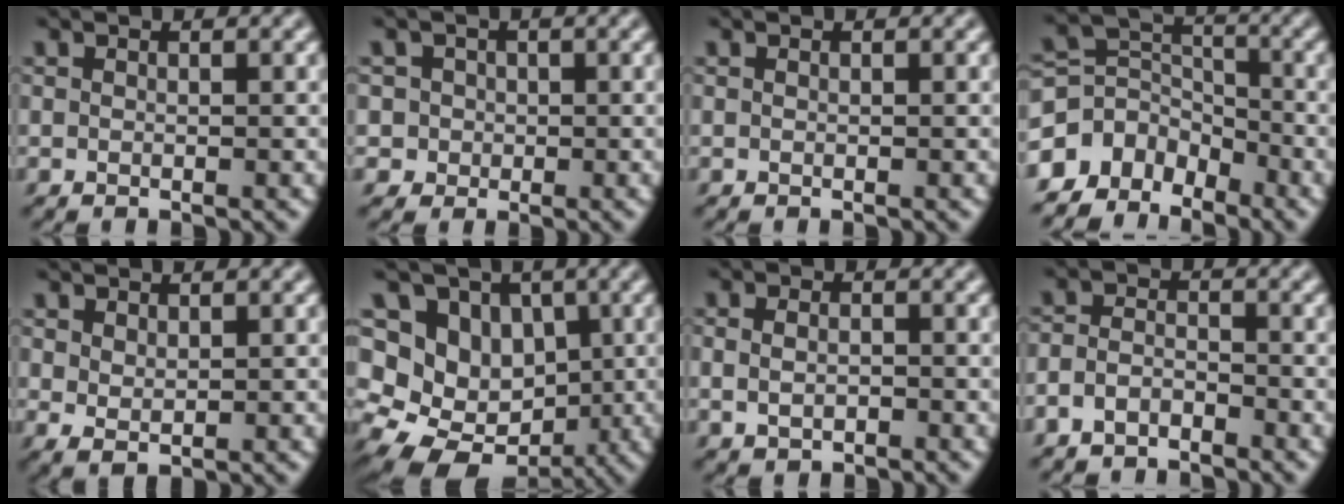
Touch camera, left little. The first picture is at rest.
{"total": 3.8, "force": [0.9, 3.5, 1.0], "torque": [-0.011, 0.024, 0.004]}
{"total": 0.0}
{"total": 5.6, "force": [-4.1, 3.5, 1.5], "torque": [-0.022, 0.010, -0.087]}
{"total": 1.5, "force": [0.6, 0.9, 1.0], "torque": [-0.024, -0.003, 0.017]}
{"total": 11.6, "force": [0.5, 9.7, 6.4], "torque": [-0.084, 0.018, -0.025]}
{"total": 2.0, "force": [-0.3, 1.4, 1.4], "torque": [-0.024, 0.002, -0.002]}
{"total": 2.2, "force": [-1.8, 1.1, 0.7], "torque": [-0.016, 0.005, -0.044]}